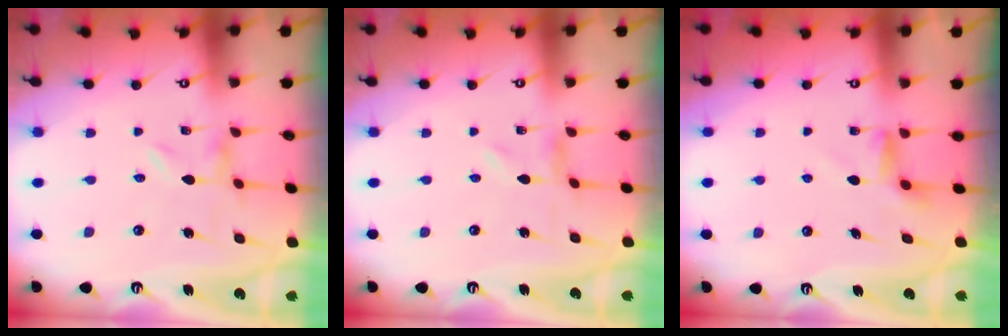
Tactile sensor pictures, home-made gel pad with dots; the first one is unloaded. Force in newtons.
{"total": 0.0}
{"total": 3.7, "press": 3.7, "slide": 0.4}